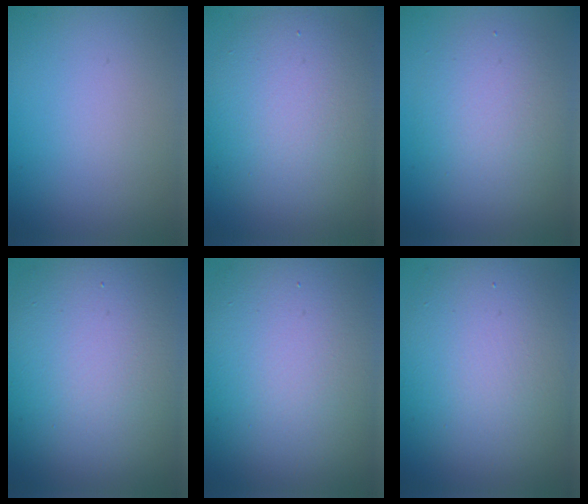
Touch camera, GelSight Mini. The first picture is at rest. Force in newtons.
{"total": 7.4, "press": 7.4, "slide": 0.6}
{"total": 4.6, "press": 4.6, "slide": 0.1}
{"total": 13.5, "press": 13.4, "slide": 0.7}
{"total": 13.9, "press": 13.9, "slide": 0.6}
{"total": 9.3, "press": 9.3, "slide": 1.0}